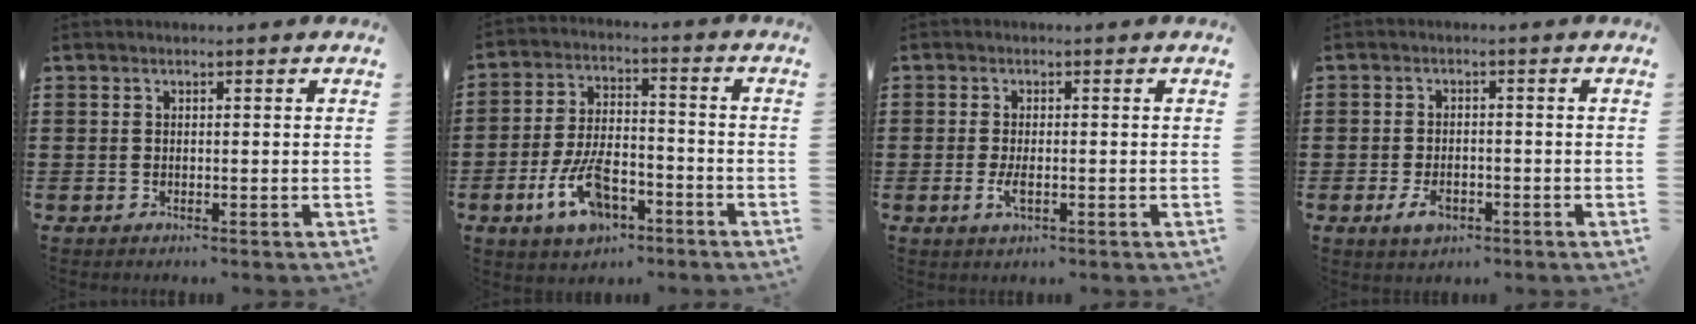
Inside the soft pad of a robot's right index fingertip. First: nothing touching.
{"total": 9.7, "force": [-4.8, 4.5, 7.1], "torque": [-0.157, 0.001, -0.088]}
{"total": 2.4, "force": [-0.6, 0.8, 2.2], "torque": [-0.055, -0.008, -0.015]}
{"total": 3.3, "force": [-1.6, 1.7, 2.3], "torque": [-0.047, -0.002, -0.030]}